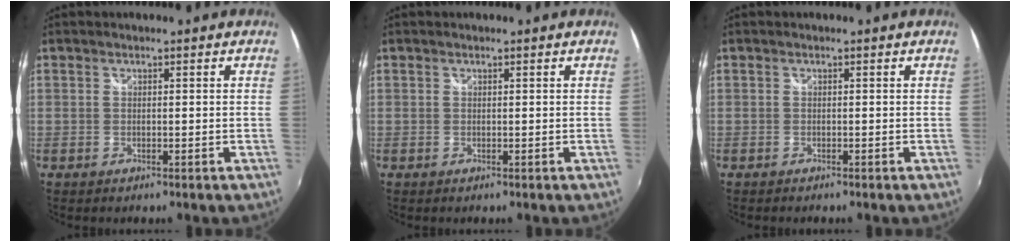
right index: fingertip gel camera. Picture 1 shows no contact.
{"total": 0.0}
{"total": 0.6, "force": [-0.6, 0.2, 0.1], "torque": [-0.003, -0.004, -0.013]}